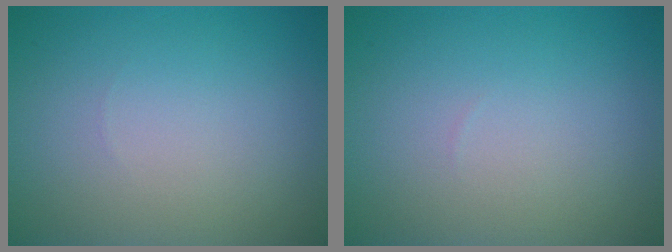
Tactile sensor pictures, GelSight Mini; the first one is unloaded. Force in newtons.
{"total": 0.0}